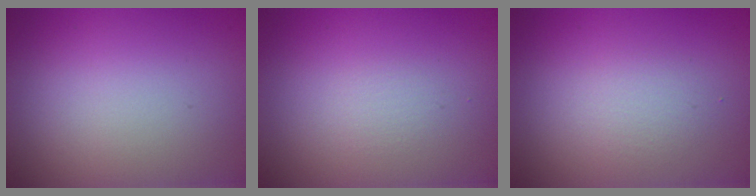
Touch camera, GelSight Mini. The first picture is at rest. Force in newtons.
{"total": 0.7, "press": 0.7, "slide": 0.1}
{"total": 1.5, "press": 1.5, "slide": 0.1}